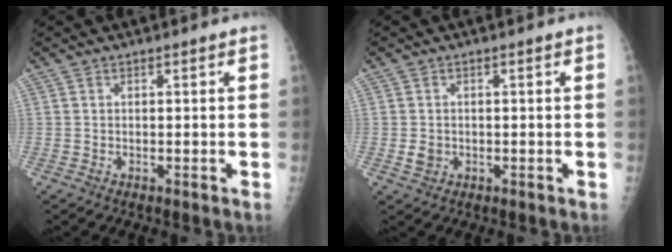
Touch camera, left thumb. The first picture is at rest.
{"total": 2.1, "force": [-0.3, 1.8, 1.0], "torque": [-0.012, 0.001, 0.000]}